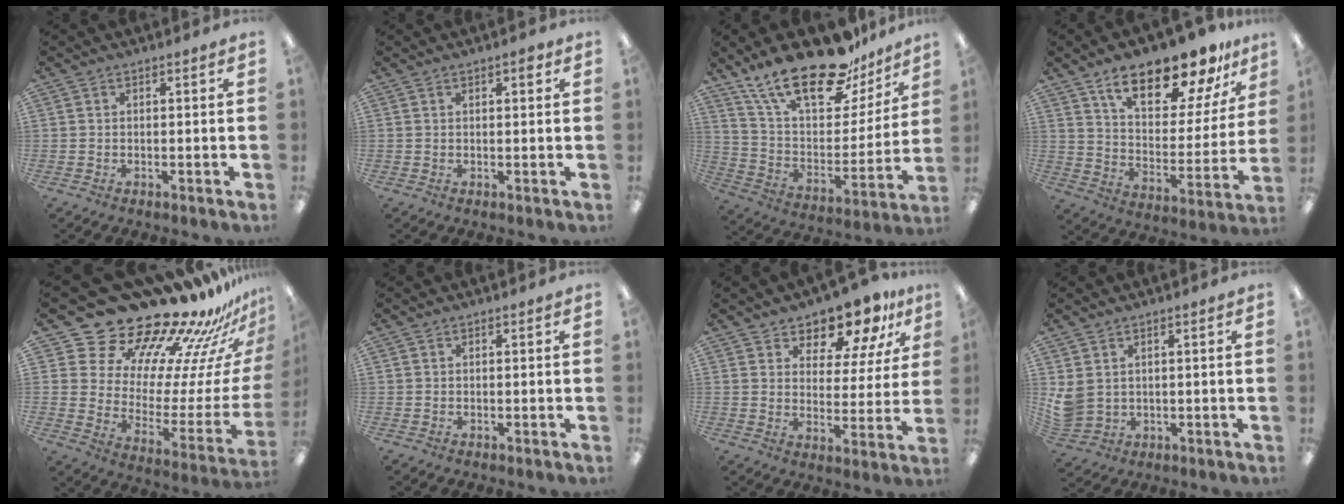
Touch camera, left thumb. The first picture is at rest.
{"total": 1.7, "force": [1.0, 0.8, 1.1], "torque": [-0.008, -0.004, 0.014]}
{"total": 24.1, "force": [17.5, 9.9, 13.2], "torque": [-0.227, -0.112, 0.308]}
{"total": 19.6, "force": [15.0, 6.8, 10.6], "torque": [-0.172, -0.094, 0.253]}
{"total": 24.5, "force": [21.8, 8.7, 7.3], "torque": [-0.096, -0.199, 0.391]}
{"total": 0.5, "force": [0.3, 0.4, -0.1], "torque": [0.002, 0.003, 0.005]}
{"total": 11.4, "force": [10.0, 4.2, 3.2], "torque": [-0.062, -0.077, 0.186]}
{"total": 5.2, "force": [2.0, 4.4, 1.9], "torque": [-0.051, -0.010, 0.038]}